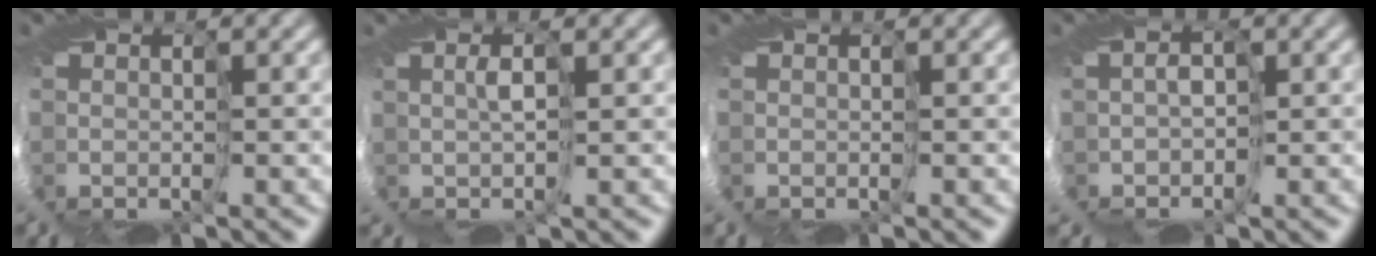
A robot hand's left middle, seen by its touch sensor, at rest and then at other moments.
{"total": 2.7, "force": [0.5, -2.6, -0.7], "torque": [0.016, 0.009, -0.011]}
{"total": 0.0}
{"total": 1.0, "force": [0.1, 0.8, 0.6], "torque": [0.007, 0.010, -0.023]}